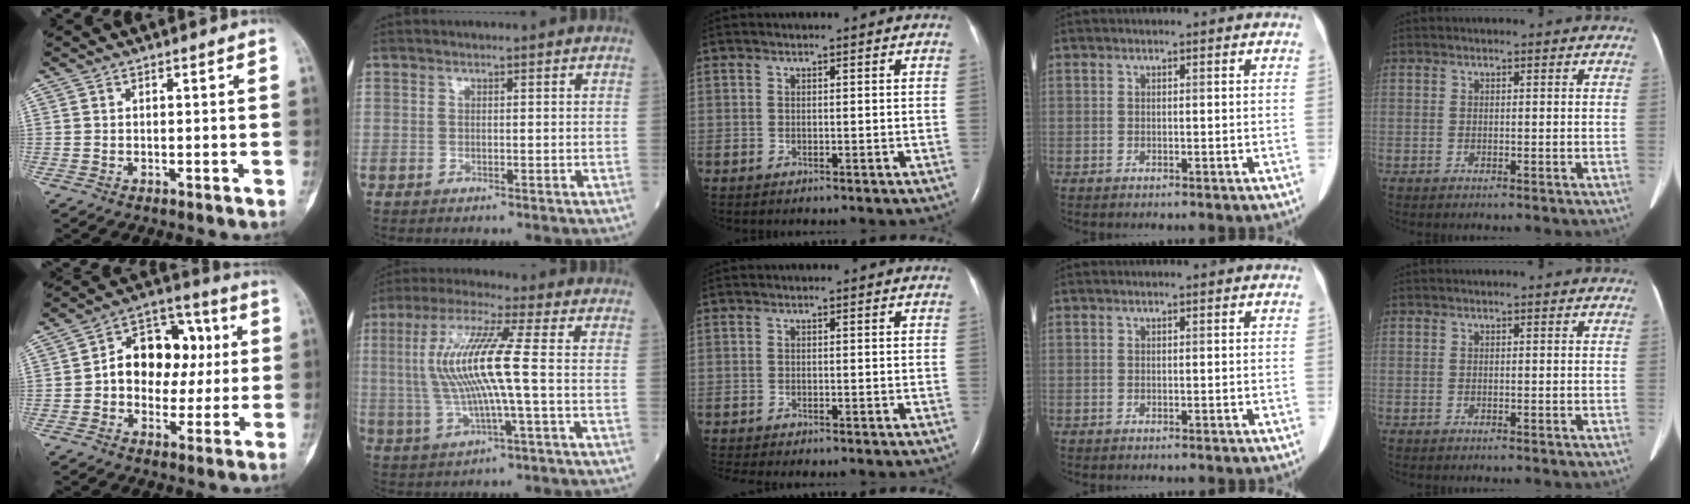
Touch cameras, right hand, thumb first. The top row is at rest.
{"thumb": {"total": 15.1, "force": [1.2, 11.0, 10.2], "torque": [-0.102, 0.031, 0.012]}, "index": {"total": 11.7, "force": [0.3, 0.2, 11.7], "torque": [-0.247, 0.012, 0.004]}, "middle": {"total": 2.4, "force": [-2.2, 0.1, 1.1], "torque": [-0.015, -0.005, -0.031]}}